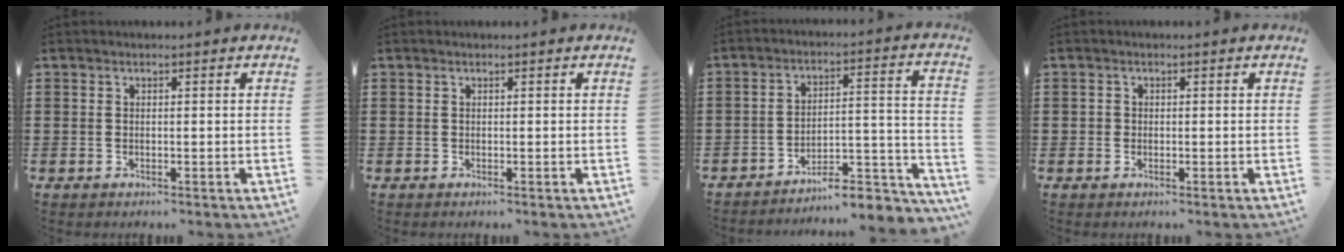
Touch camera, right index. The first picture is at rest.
{"total": 0.0}
{"total": 7.0, "force": [-6.5, 1.3, 2.4], "torque": [-0.030, 0.009, -0.125]}
{"total": 0.7, "force": [-0.1, 0.7, 0.2], "torque": [-0.006, 0.004, -0.003]}